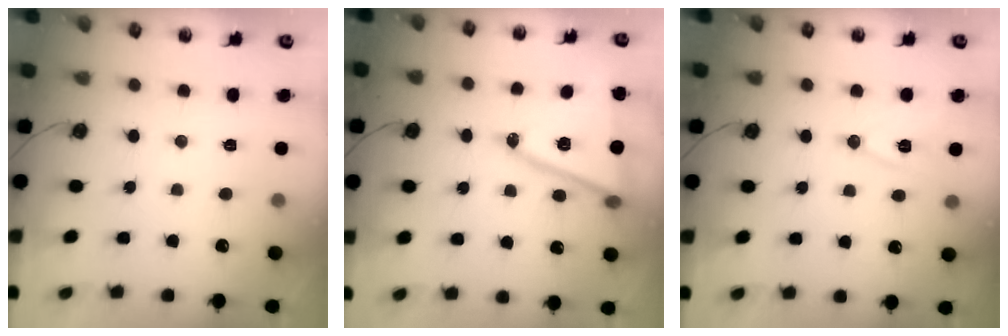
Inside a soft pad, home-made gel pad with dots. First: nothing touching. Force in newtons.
{"total": 16.1, "press": 15.6, "slide": 3.7}
{"total": 9.5, "press": 8.8, "slide": 3.7}